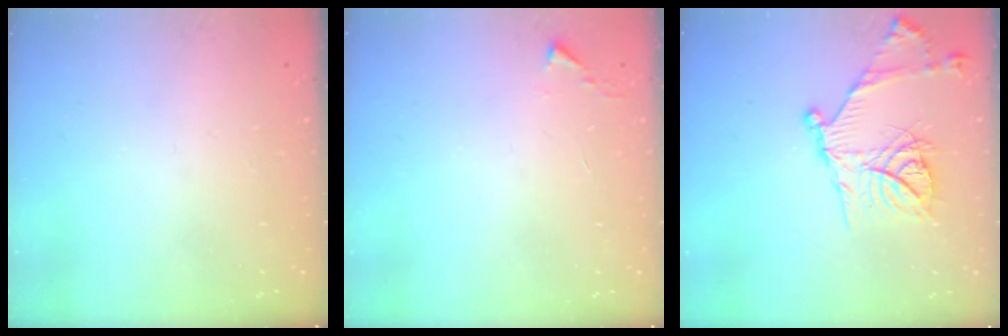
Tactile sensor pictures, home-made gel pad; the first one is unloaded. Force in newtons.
{"total": 1.1, "press": 1.1, "slide": 0.1}
{"total": 18.9, "press": 18.8, "slide": 1.9}